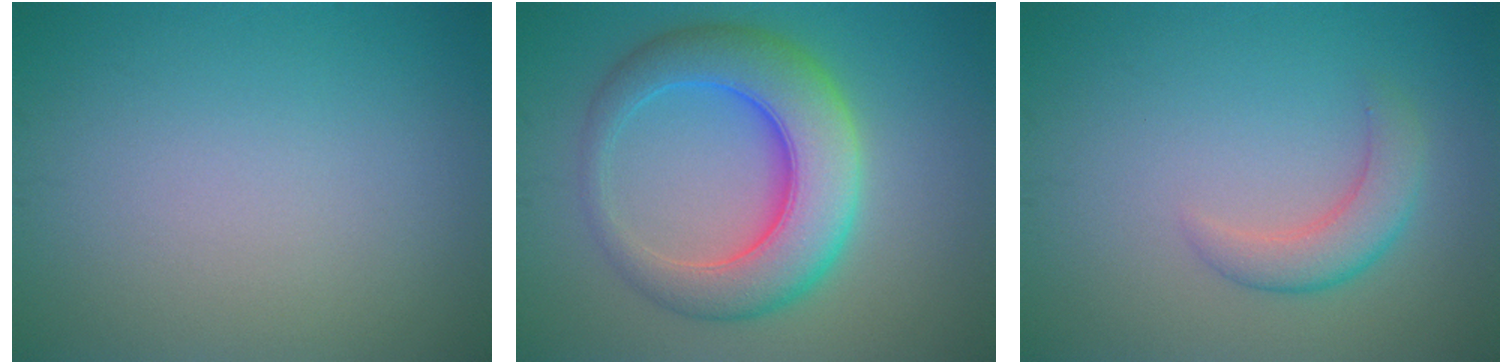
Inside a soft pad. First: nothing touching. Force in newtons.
{"total": 8.2, "press": 8.2, "slide": 0.2}
{"total": 2.8, "press": 2.8, "slide": 0.2}